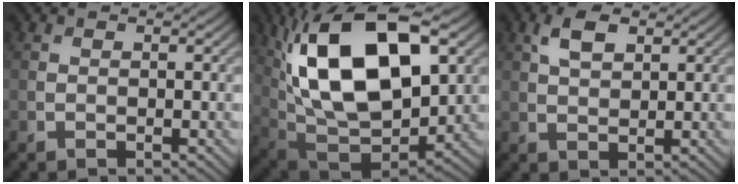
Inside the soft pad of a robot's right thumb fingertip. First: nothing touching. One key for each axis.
{"total": 19.8, "fx": 5.5, "fy": 10.6, "fz": 15.9, "tx": -0.298, "ty": 0.019, "tz": 0.087}
{"total": 3.9, "fx": 1.9, "fy": 2.0, "fz": 2.8, "tx": -0.063, "ty": 0.005, "tz": 0.035}